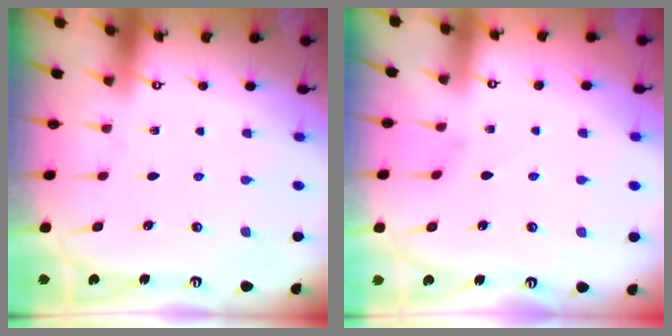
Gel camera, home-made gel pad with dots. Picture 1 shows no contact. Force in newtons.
{"total": 0.0}